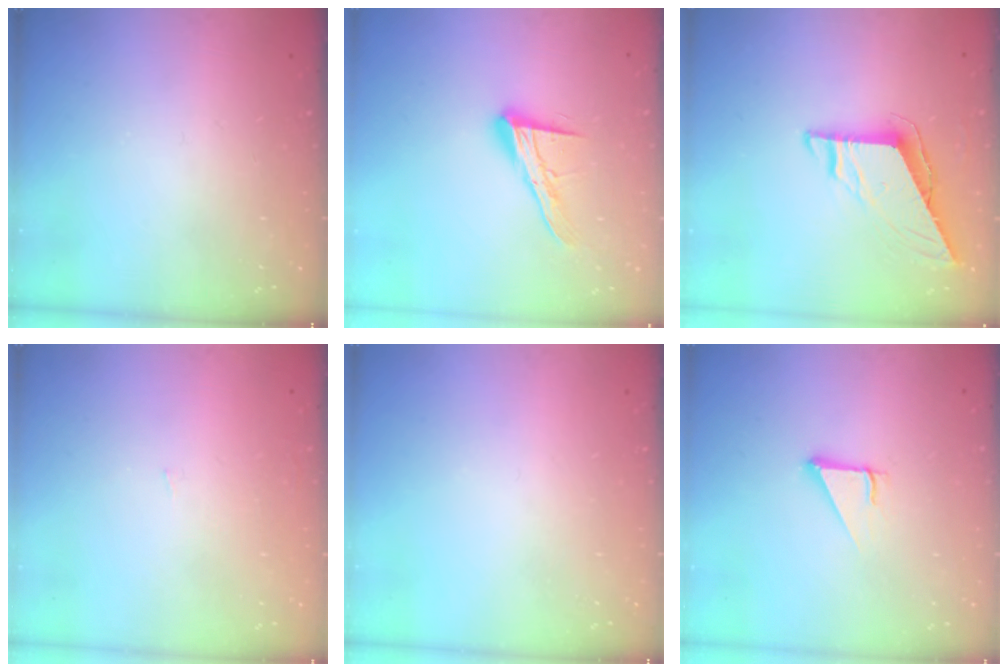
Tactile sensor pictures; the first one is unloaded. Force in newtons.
{"total": 13.4, "press": 13.3, "slide": 1.1}
{"total": 7.7, "press": 7.6, "slide": 0.6}
{"total": 0.9, "press": 0.9, "slide": 0.0}
{"total": 0.0}
{"total": 2.9, "press": 2.8, "slide": 0.2}